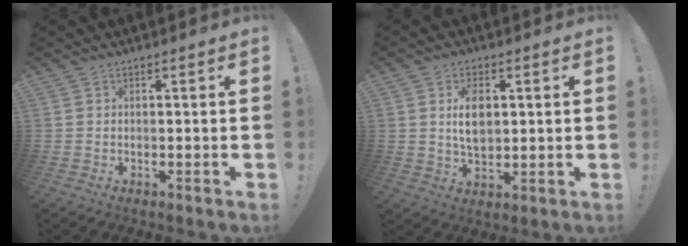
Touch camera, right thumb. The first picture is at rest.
{"total": 8.3, "force": [1.5, 5.2, 6.3], "torque": [-0.100, 0.002, 0.025]}